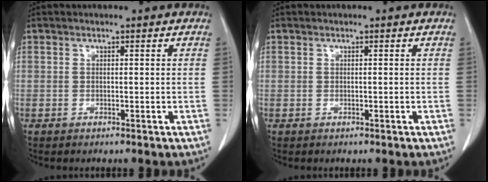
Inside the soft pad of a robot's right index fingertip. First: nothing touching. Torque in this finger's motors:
{"motor_torque": [0.00, 0.00, 0.00, 0.00]}